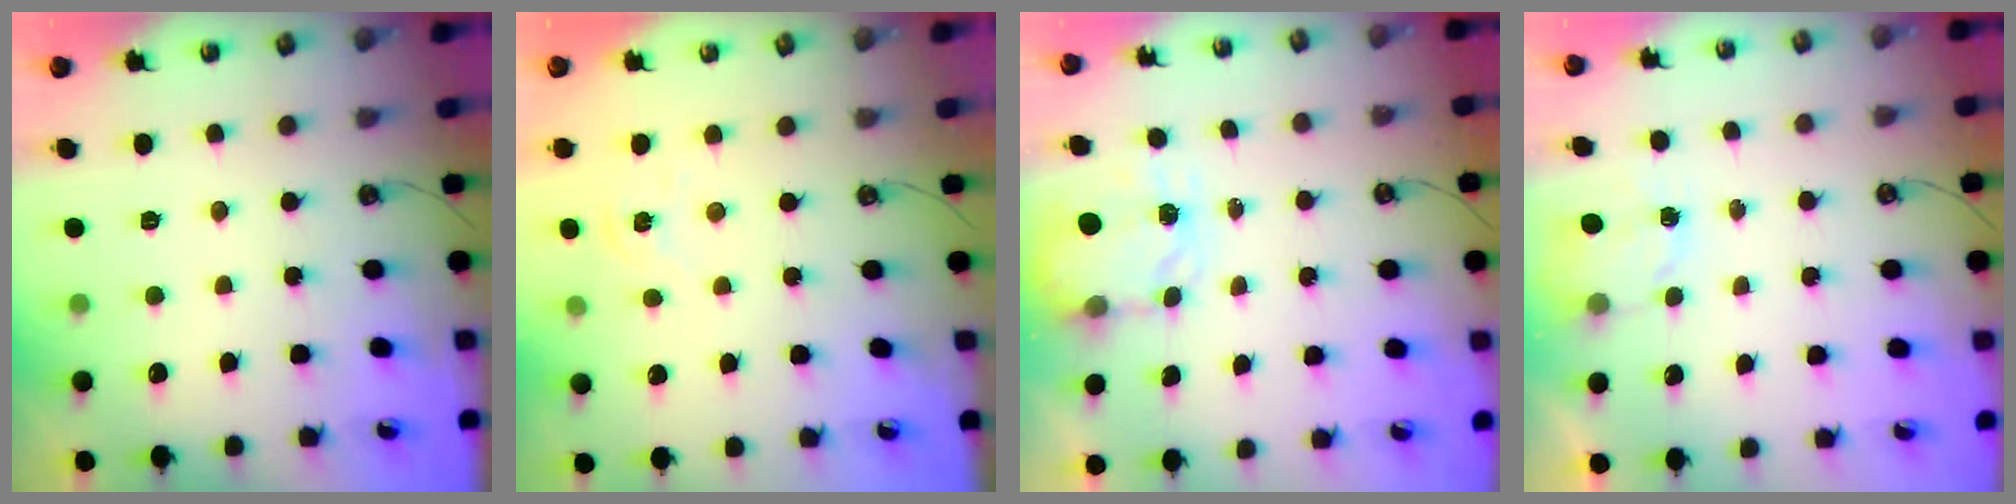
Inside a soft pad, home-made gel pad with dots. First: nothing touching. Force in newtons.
{"total": 1.3, "press": 1.3, "slide": 0.2}
{"total": 3.8, "press": 3.7, "slide": 0.5}
{"total": 2.6, "press": 2.6, "slide": 0.3}